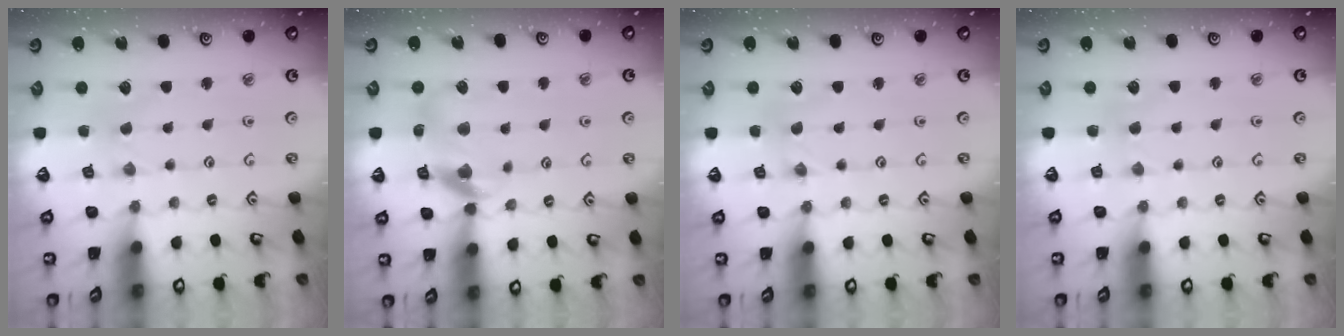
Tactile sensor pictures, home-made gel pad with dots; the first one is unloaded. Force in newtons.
{"total": 12.5, "press": 12.4, "slide": 1.6}
{"total": 0.0}
{"total": 2.2, "press": 2.2, "slide": 0.4}